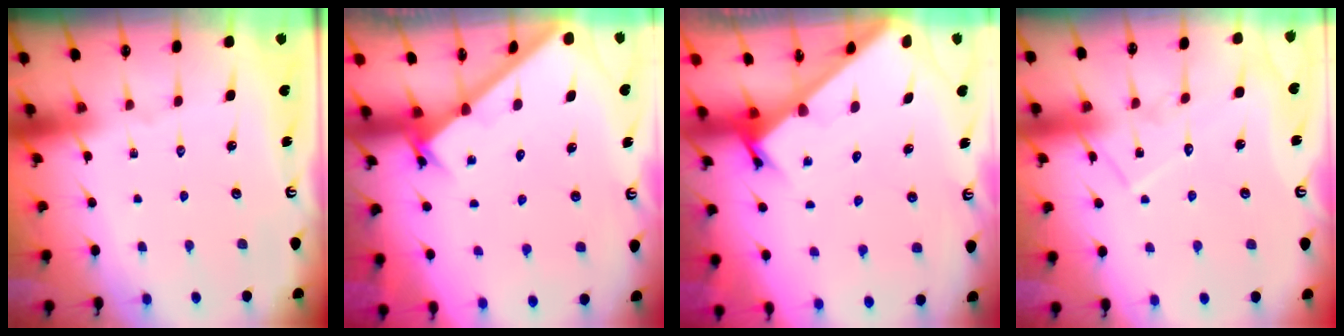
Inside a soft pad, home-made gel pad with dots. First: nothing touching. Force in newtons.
{"total": 2.2, "press": 2.2, "slide": 0.2}
{"total": 2.3, "press": 2.3, "slide": 0.2}
{"total": 10.6, "press": 10.6, "slide": 0.3}